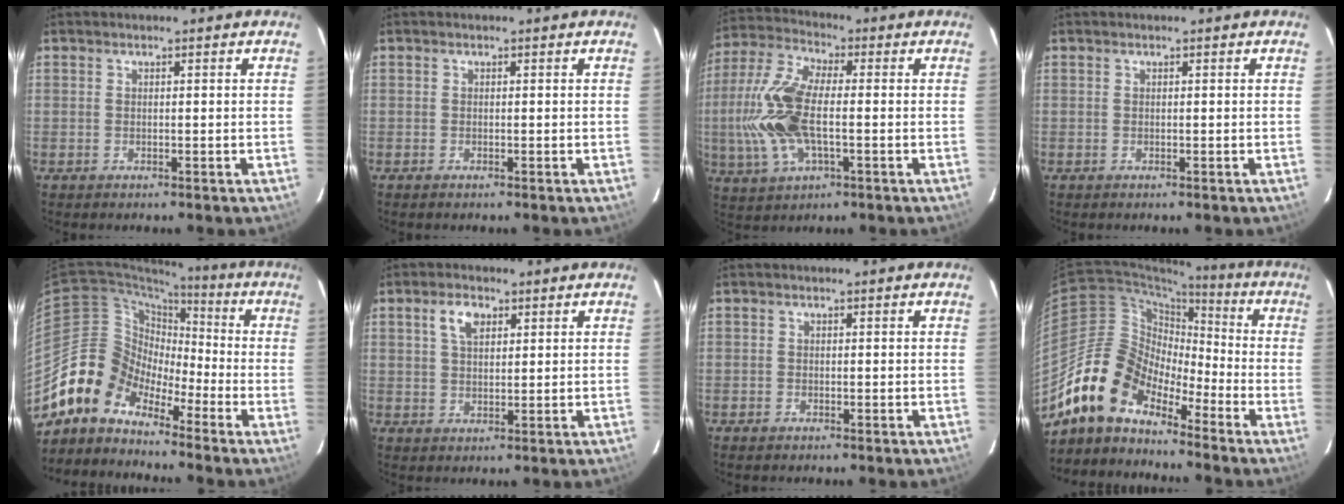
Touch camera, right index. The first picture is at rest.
{"total": 0.0}
{"total": 15.3, "force": [-1.6, 6.9, 13.6], "torque": [-0.302, 0.006, -0.035]}
{"total": 0.0}
{"total": 9.9, "force": [-7.2, 6.7, 1.4], "torque": [-0.029, 0.040, -0.156]}
{"total": 4.4, "force": [2.0, 2.4, 3.0], "torque": [-0.055, 0.010, 0.038]}
{"total": 0.9, "force": [-0.7, 0.6, 0.1], "torque": [-0.004, 0.000, -0.013]}
{"total": 13.4, "force": [-10.6, 6.4, 5.0], "torque": [-0.091, 0.023, -0.210]}